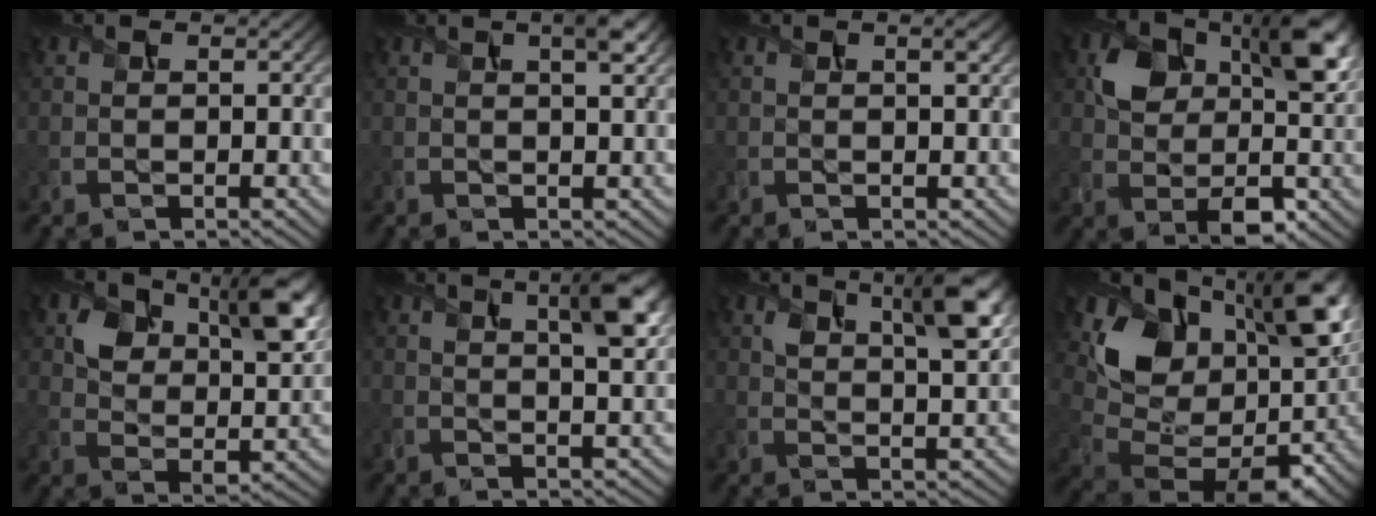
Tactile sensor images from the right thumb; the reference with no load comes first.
{"total": 2.8, "force": [1.3, 0.5, 2.4], "torque": [-0.039, 0.005, 0.020]}
{"total": 1.6, "force": [0.6, 0.3, 1.4], "torque": [-0.023, 0.002, 0.011]}
{"total": 9.7, "force": [2.1, 6.3, 7.1], "torque": [-0.126, -0.010, 0.036]}
{"total": 9.5, "force": [4.2, 5.8, 6.2], "torque": [-0.109, -0.020, 0.078]}
{"total": 6.0, "force": [2.5, 1.5, 5.3], "torque": [-0.080, 0.005, 0.042]}
{"total": 7.5, "force": [3.7, 2.8, 5.8], "torque": [-0.101, -0.005, 0.066]}
{"total": 17.8, "force": [4.8, 11.7, 12.6], "torque": [-0.227, -0.012, 0.103]}